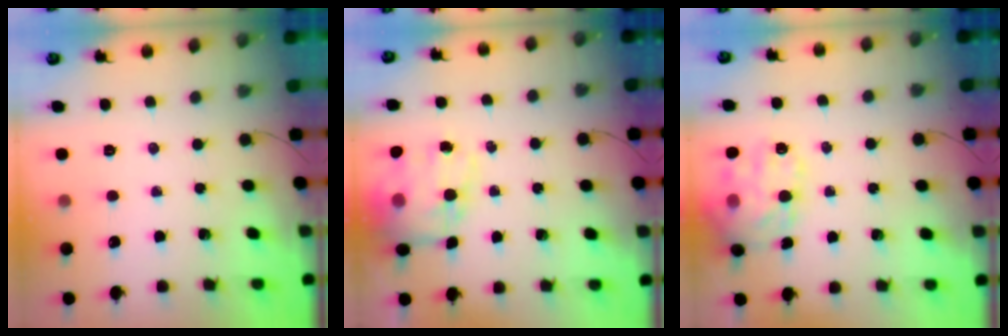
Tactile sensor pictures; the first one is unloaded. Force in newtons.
{"total": 14.0, "press": 13.6, "slide": 3.6}
{"total": 14.8, "press": 14.7, "slide": 1.7}